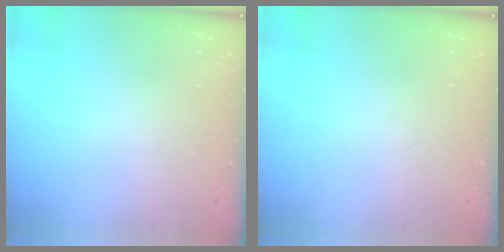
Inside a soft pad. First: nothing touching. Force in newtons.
{"total": 0.0}